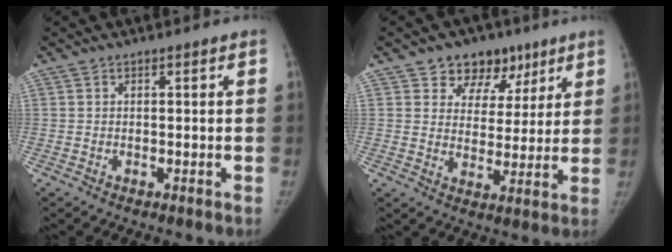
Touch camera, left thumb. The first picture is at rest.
{"total": 10.2, "force": [6.3, 7.5, 2.8], "torque": [0.010, -0.019, 0.095]}